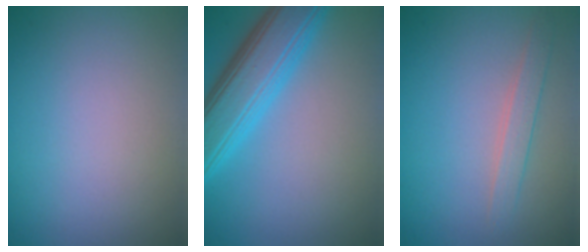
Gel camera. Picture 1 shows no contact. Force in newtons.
{"total": 7.0, "press": 7.0, "slide": 0.2}
{"total": 1.8, "press": 1.8, "slide": 0.1}